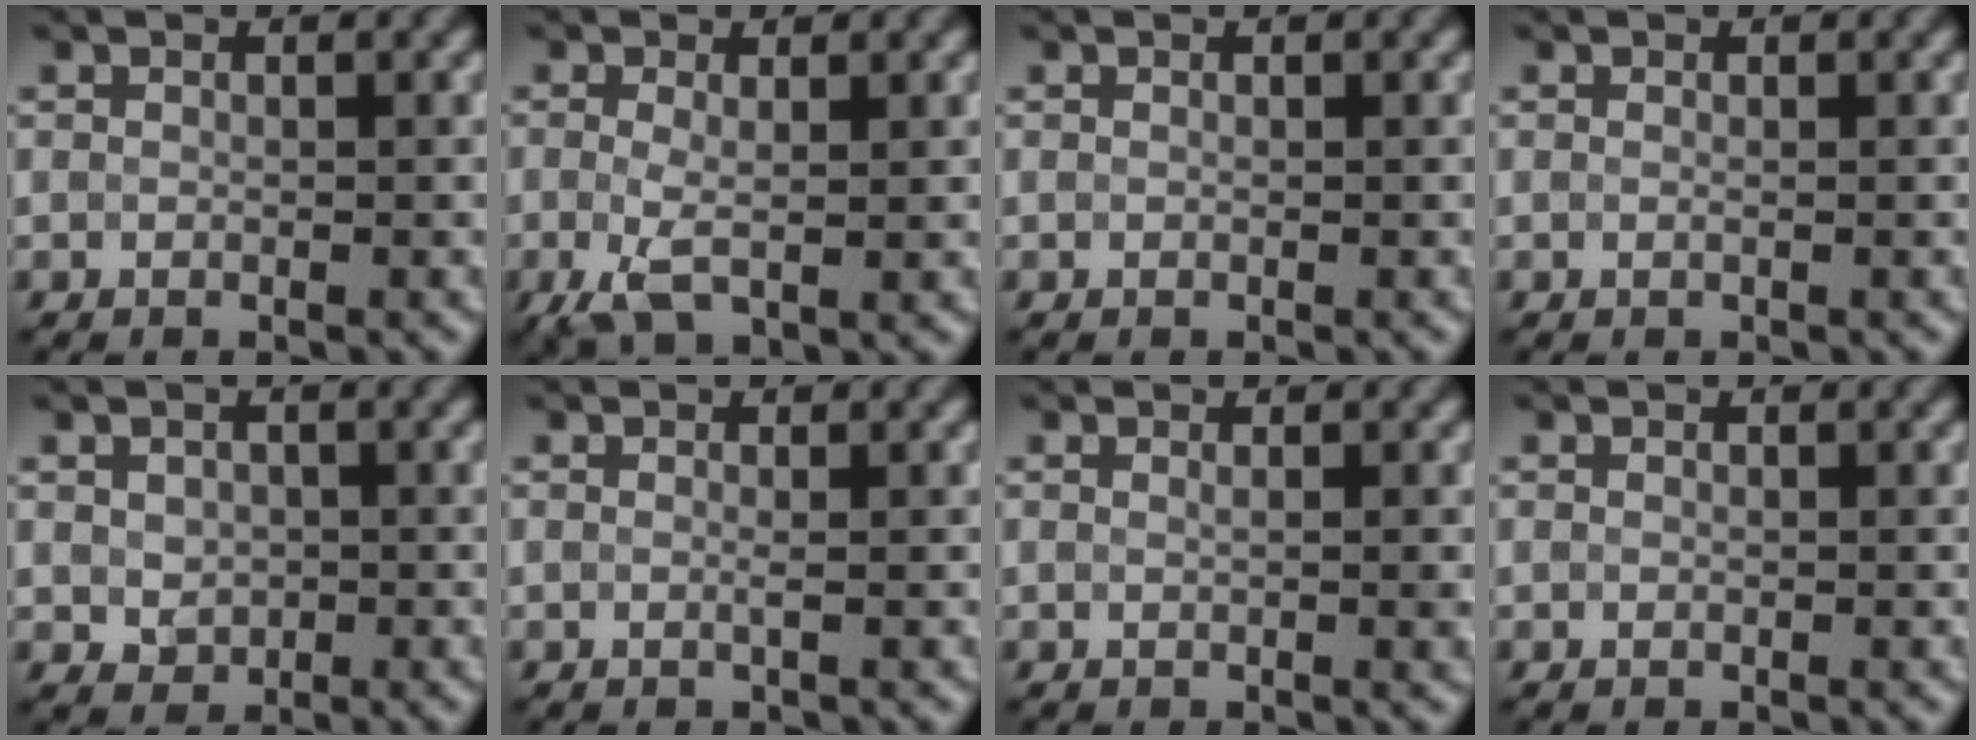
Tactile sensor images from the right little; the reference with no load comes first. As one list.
[{"total": 2.5, "force": [-0.7, 0.9, 2.2], "torque": [-0.062, -0.005, -0.013]}, {"total": 0.0}, {"total": 0.0}, {"total": 2.0, "force": [-0.4, 1.9, 0.5], "torque": [-0.016, -0.003, -0.002]}, {"total": 0.0}, {"total": 1.0, "force": [0.3, 0.4, 0.8], "torque": [-0.004, 0.005, -0.006]}, {"total": 0.0}]